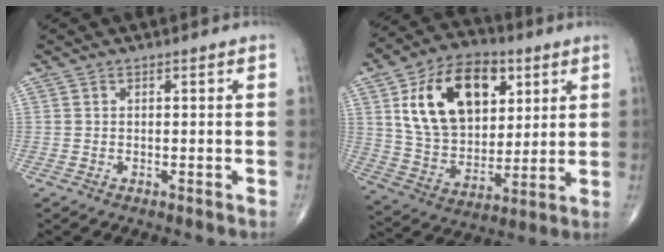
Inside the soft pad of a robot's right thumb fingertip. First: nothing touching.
{"total": 21.2, "force": [7.4, 13.6, 14.5], "torque": [-0.212, -0.019, 0.131]}